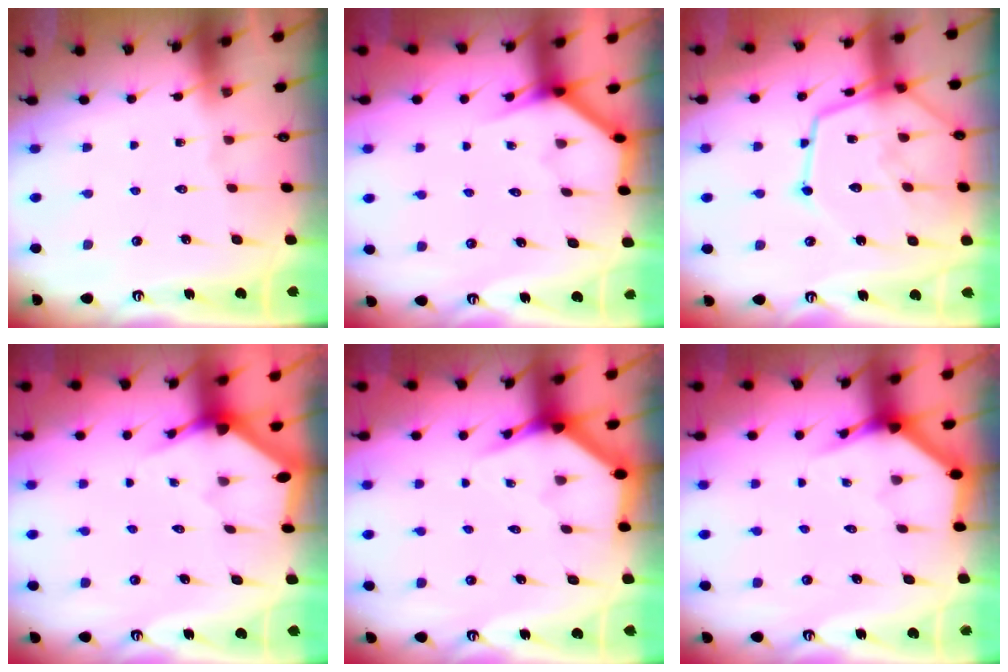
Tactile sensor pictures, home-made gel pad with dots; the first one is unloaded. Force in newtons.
{"total": 3.7, "press": 3.7, "slide": 0.3}
{"total": 16.8, "press": 16.7, "slide": 1.6}
{"total": 2.9, "press": 2.9, "slide": 0.2}
{"total": 3.9, "press": 3.9, "slide": 0.2}
{"total": 4.0, "press": 4.0, "slide": 0.2}